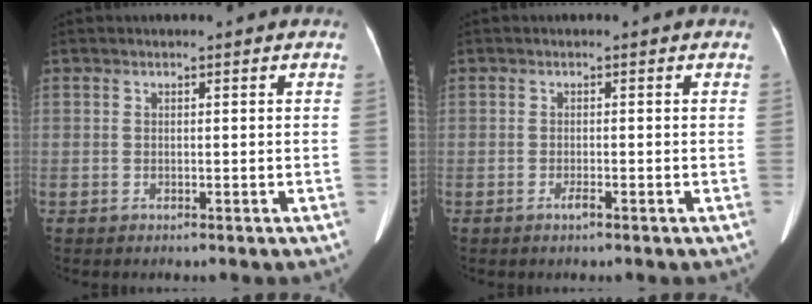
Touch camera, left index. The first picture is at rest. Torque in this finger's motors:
{"motor_torque": [0.31, 0.13, 0.03, 0.03]}